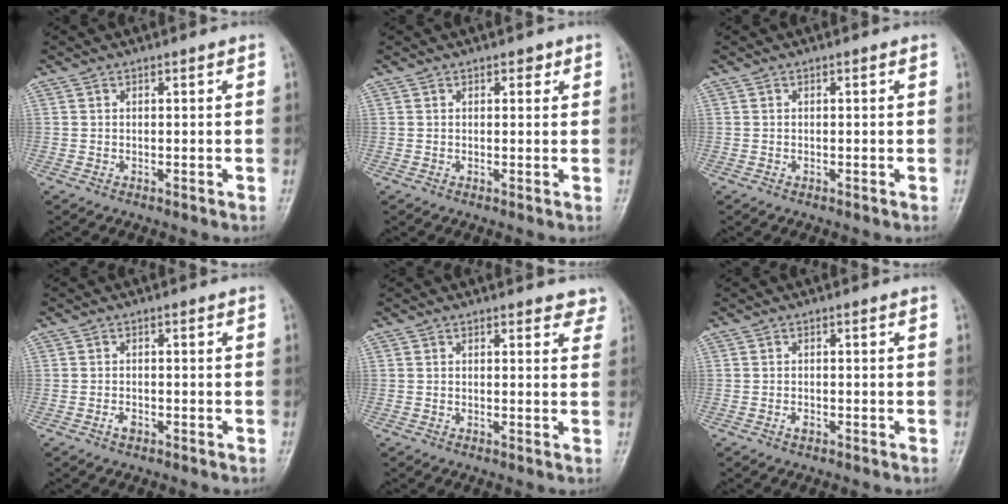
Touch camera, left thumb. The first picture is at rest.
{"total": 1.4, "force": [0.8, 0.9, 0.8], "torque": [0.002, -0.001, 0.008]}
{"total": 0.0}
{"total": 1.4, "force": [-0.8, 0.8, 0.8], "torque": [-0.013, 0.004, -0.016]}
{"total": 3.4, "force": [3.0, 1.5, 0.8], "torque": [0.024, -0.013, 0.018]}
{"total": 1.1, "force": [-0.6, 0.6, 0.6], "torque": [-0.009, 0.002, -0.011]}